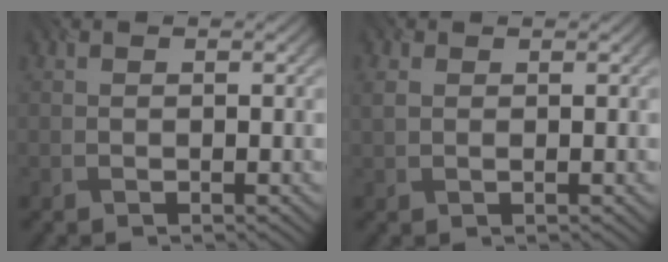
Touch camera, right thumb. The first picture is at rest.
{"total": 1.2, "force": [0.8, 0.6, 0.6], "torque": [-0.029, 0.000, 0.013]}